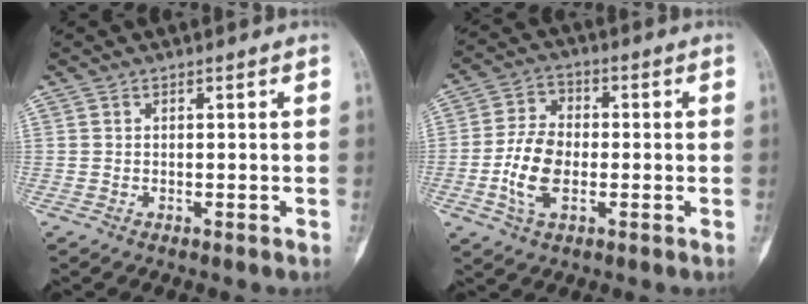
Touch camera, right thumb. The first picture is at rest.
{"total": 9.3, "force": [-1.9, 5.8, 7.0], "torque": [-0.135, 0.013, -0.042]}